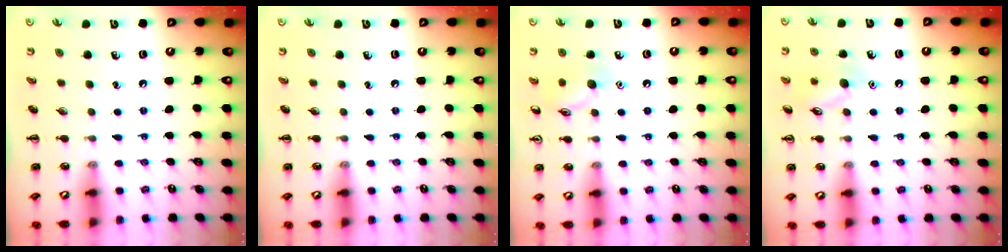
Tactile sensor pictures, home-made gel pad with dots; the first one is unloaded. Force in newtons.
{"total": 0.0}
{"total": 8.3, "press": 8.3, "slide": 0.6}
{"total": 9.2, "press": 9.1, "slide": 1.4}